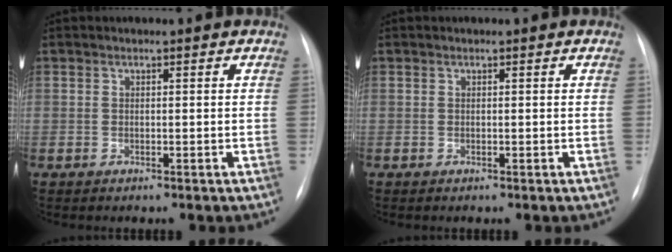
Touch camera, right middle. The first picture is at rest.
{"total": 0.0}